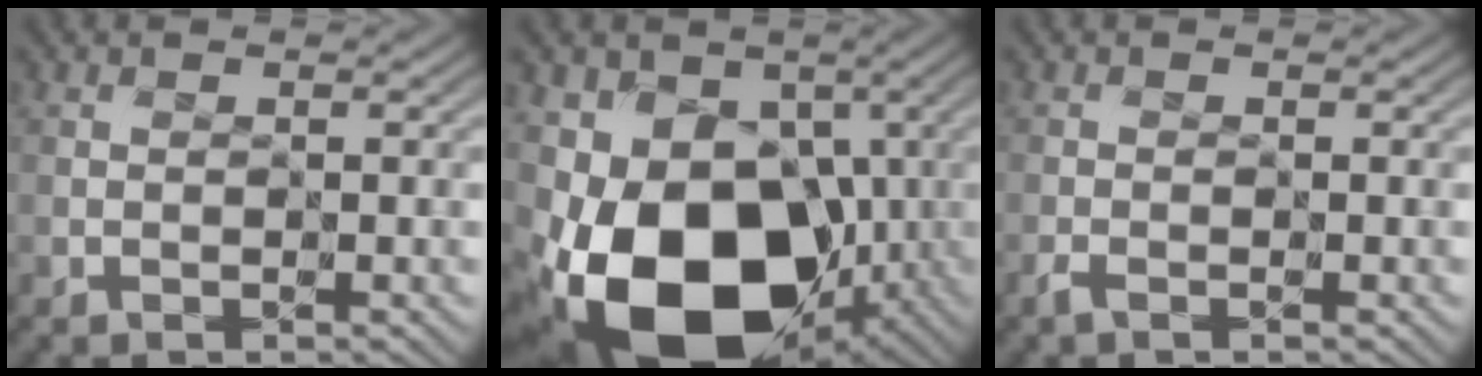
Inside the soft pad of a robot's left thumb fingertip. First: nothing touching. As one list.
[{"total": 16.9, "force": [-5.0, 11.6, 11.2], "torque": [-0.201, -0.031, -0.092]}, {"total": 1.1, "force": [-0.8, 0.2, 0.7], "torque": [-0.019, -0.002, -0.017]}]